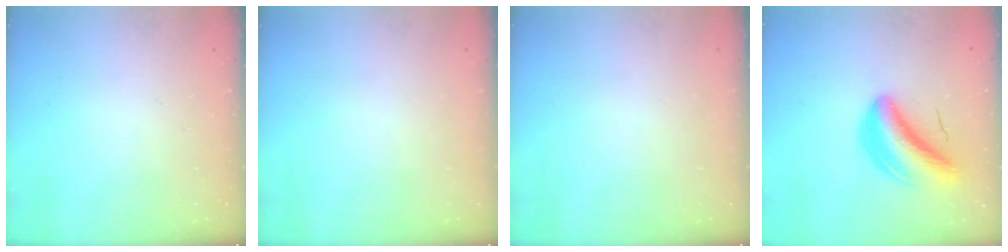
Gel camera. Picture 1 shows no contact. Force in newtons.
{"total": 0.0}
{"total": 0.0}
{"total": 8.1, "press": 7.8, "slide": 2.2}